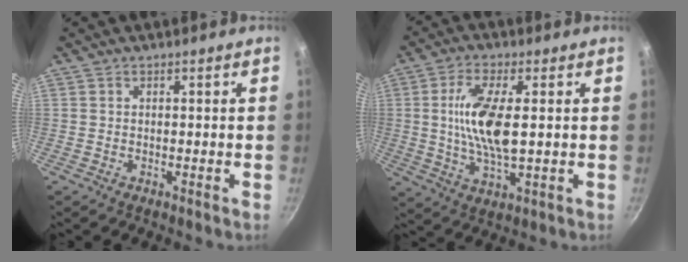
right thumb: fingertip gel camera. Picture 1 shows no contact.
{"total": 11.7, "force": [1.2, 4.3, 10.9], "torque": [-0.212, -0.005, 0.022]}